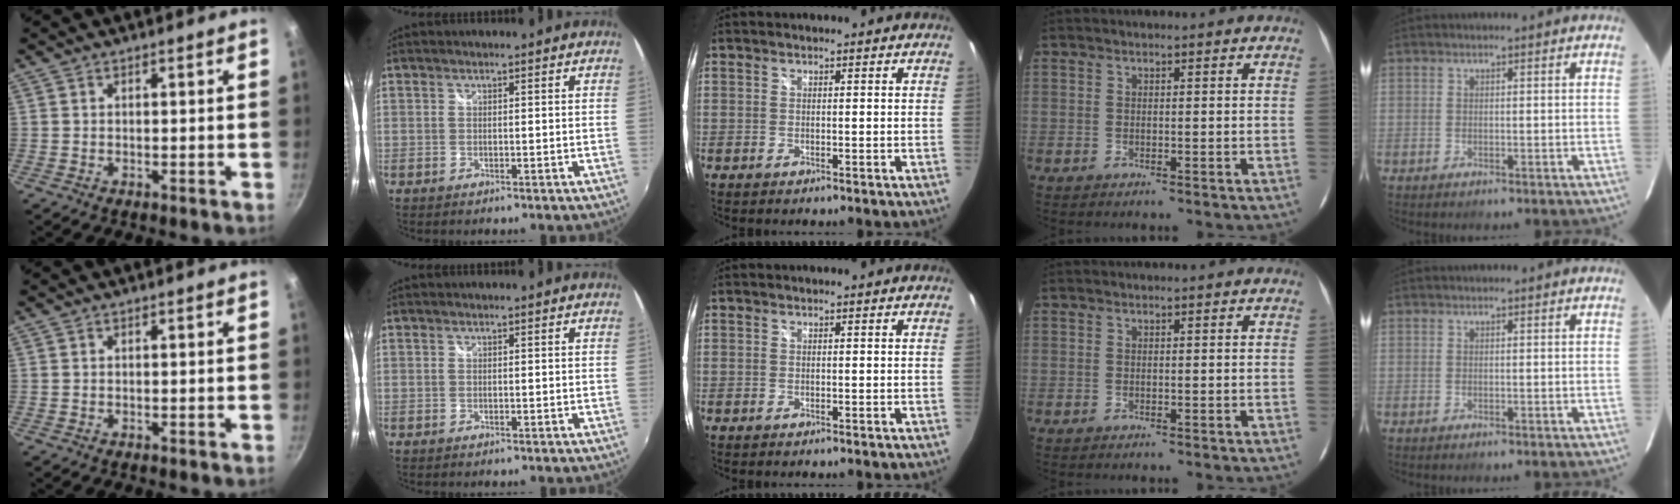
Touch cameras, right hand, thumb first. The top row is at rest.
{}